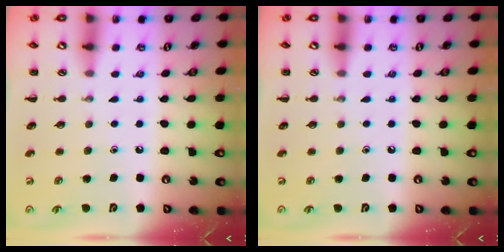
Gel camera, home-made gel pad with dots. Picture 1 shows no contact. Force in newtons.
{"total": 0.0}